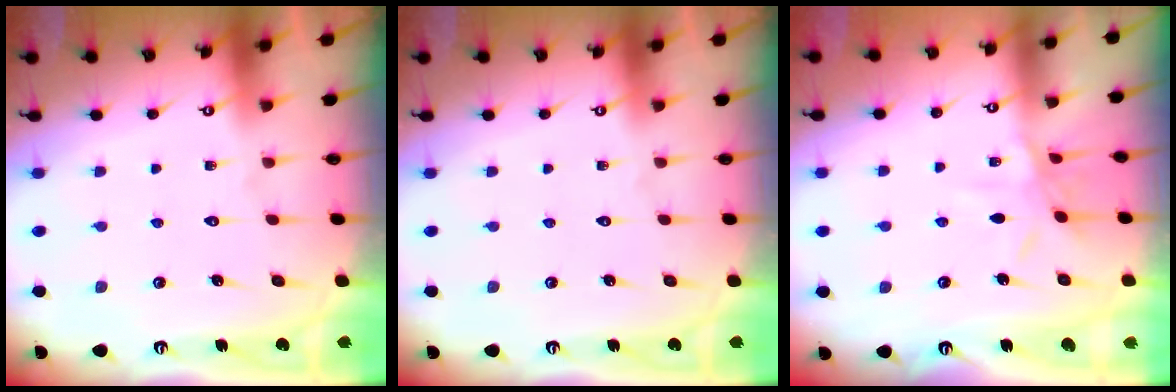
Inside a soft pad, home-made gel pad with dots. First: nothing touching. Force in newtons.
{"total": 0.0}
{"total": 7.1, "press": 7.1, "slide": 0.6}